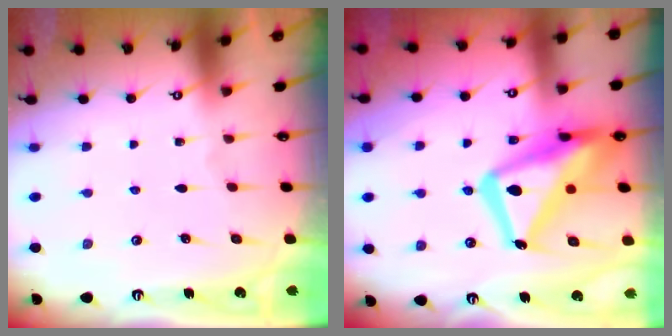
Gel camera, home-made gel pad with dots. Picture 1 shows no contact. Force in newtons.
{"total": 20.3, "press": 20.2, "slide": 1.8}